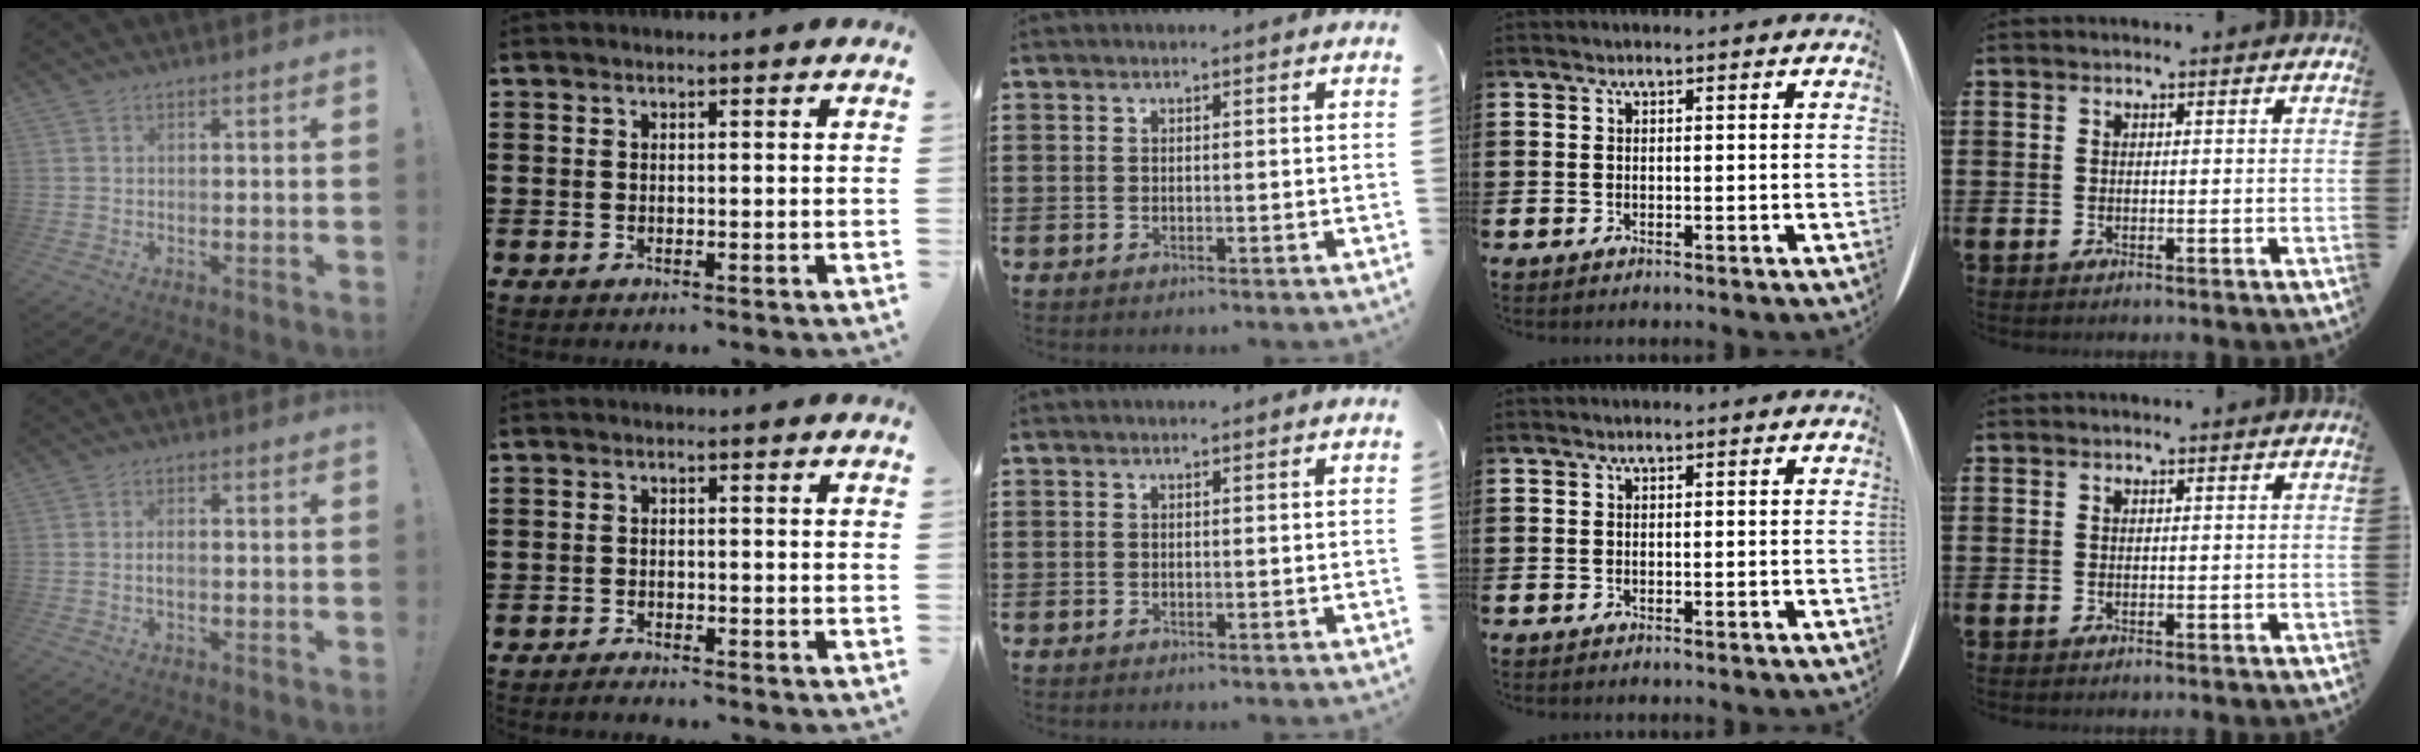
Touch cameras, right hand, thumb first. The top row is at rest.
{"thumb": {"total": 1.7, "force": [-0.5, 0.9, 1.4], "torque": [-0.024, 0.003, -0.010]}, "index": {"total": 1.2, "force": [-1.2, 0.0, 0.0], "torque": [-0.004, 0.002, -0.026]}}